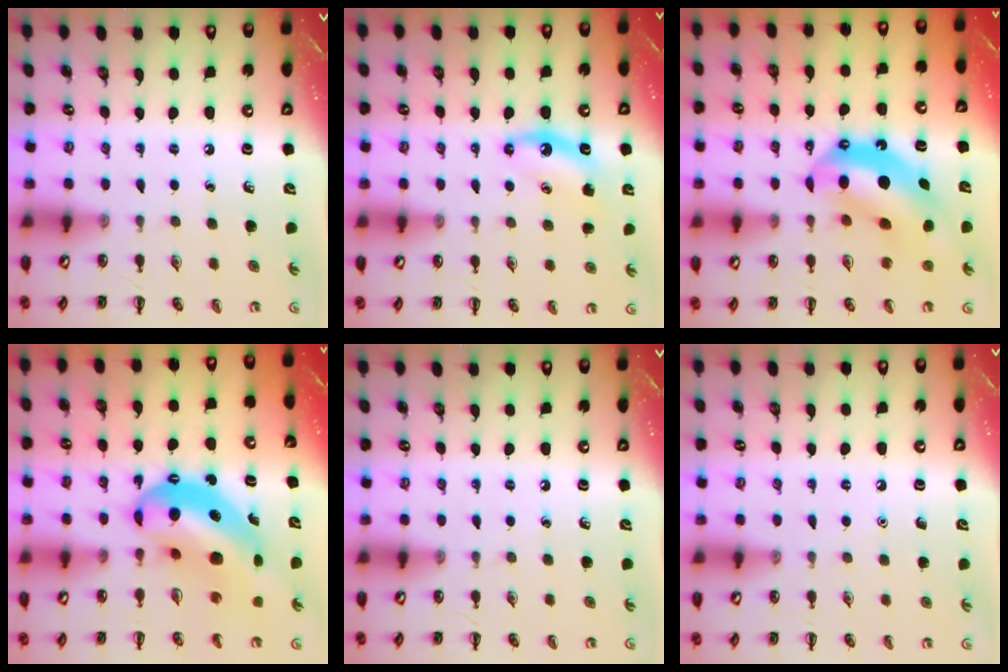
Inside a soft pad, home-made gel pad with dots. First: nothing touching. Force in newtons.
{"total": 6.5, "press": 6.2, "slide": 1.9}
{"total": 12.3, "press": 11.9, "slide": 2.8}
{"total": 12.5, "press": 12.1, "slide": 3.1}
{"total": 0.0}
{"total": 1.5, "press": 1.5, "slide": 0.1}